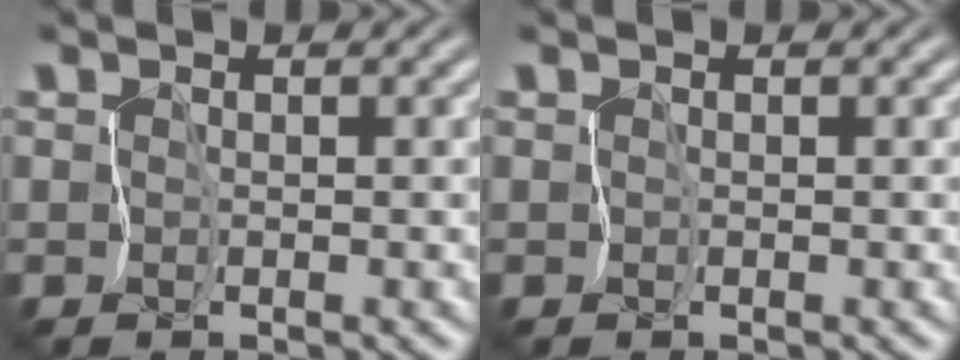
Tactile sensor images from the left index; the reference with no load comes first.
{"total": 0.0}